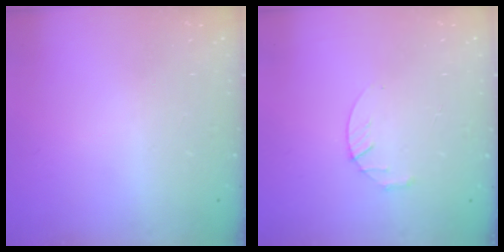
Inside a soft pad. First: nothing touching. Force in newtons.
{"total": 3.0, "press": 2.9, "slide": 0.5}